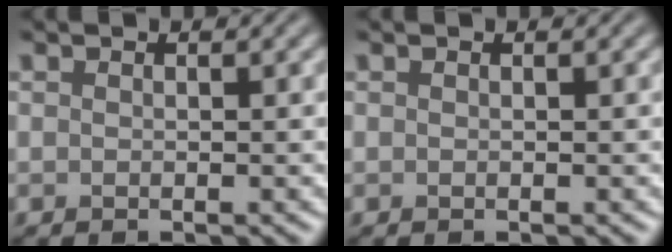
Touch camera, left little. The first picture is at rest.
{"total": 0.0}